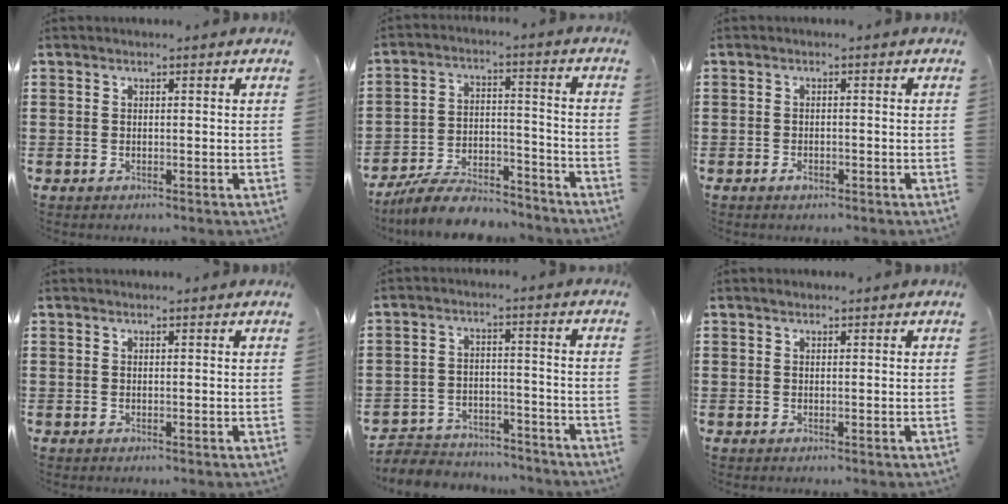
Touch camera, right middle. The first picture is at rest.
{"total": 8.4, "force": [-7.8, 1.7, 2.6], "torque": [-0.038, 0.028, -0.149]}
{"total": 1.1, "force": [-0.8, 0.5, 0.6], "torque": [-0.013, 0.000, -0.015]}
{"total": 0.0}
{"total": 4.4, "force": [-4.2, 1.0, -0.1], "torque": [-0.009, 0.010, -0.093]}
{"total": 0.5, "force": [0.4, 0.4, 0.1], "torque": [-0.002, 0.003, 0.007]}